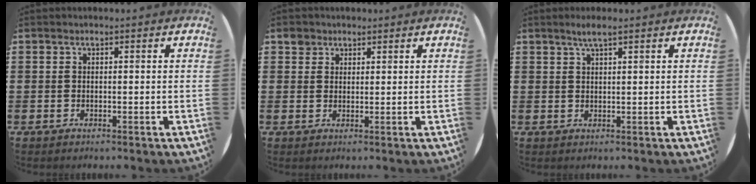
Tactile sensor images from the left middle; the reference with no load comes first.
{"total": 2.3, "force": [1.8, 1.4, 0.1], "torque": [0.009, -0.001, 0.033]}
{"total": 2.1, "force": [1.6, 0.2, 1.4], "torque": [-0.028, 0.004, 0.028]}